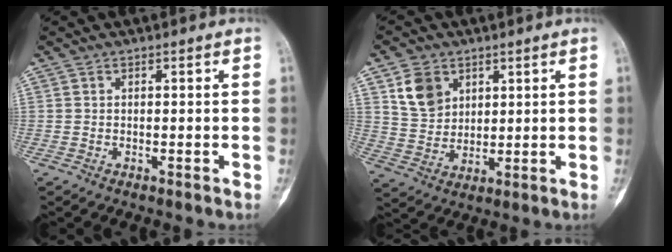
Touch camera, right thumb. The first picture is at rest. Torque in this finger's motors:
{"motor_torque": [-0.60, 1.02, -0.07, 0.05, 0.01]}